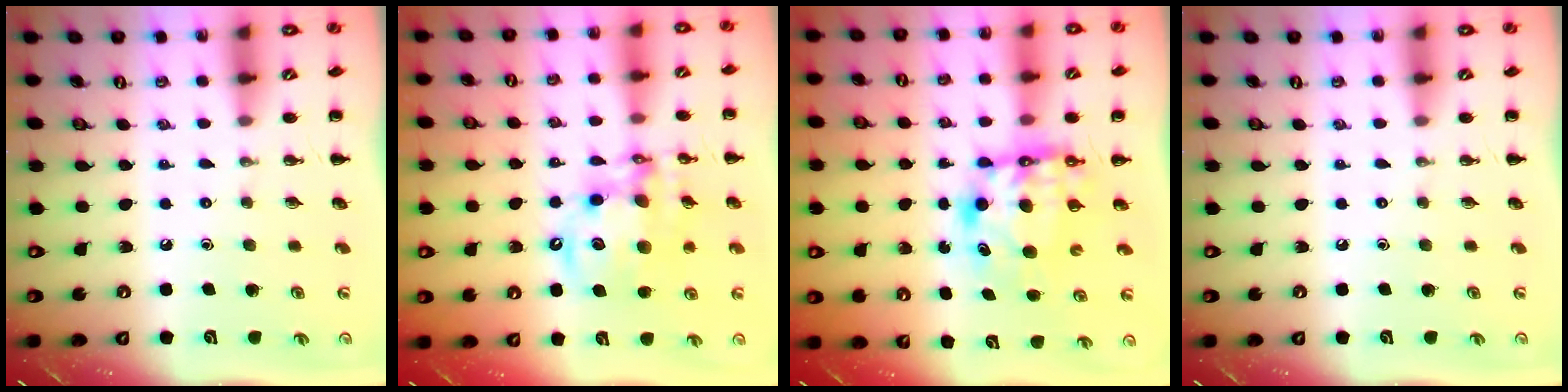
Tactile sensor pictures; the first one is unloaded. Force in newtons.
{"total": 14.2, "press": 13.7, "slide": 3.8}
{"total": 7.6, "press": 7.4, "slide": 1.8}
{"total": 0.0}